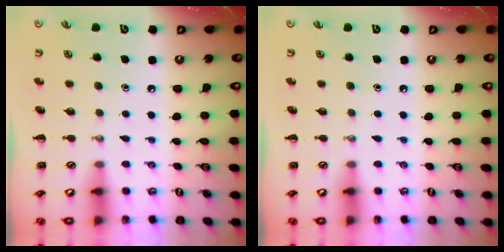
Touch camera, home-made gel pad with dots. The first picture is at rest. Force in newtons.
{"total": 0.0}